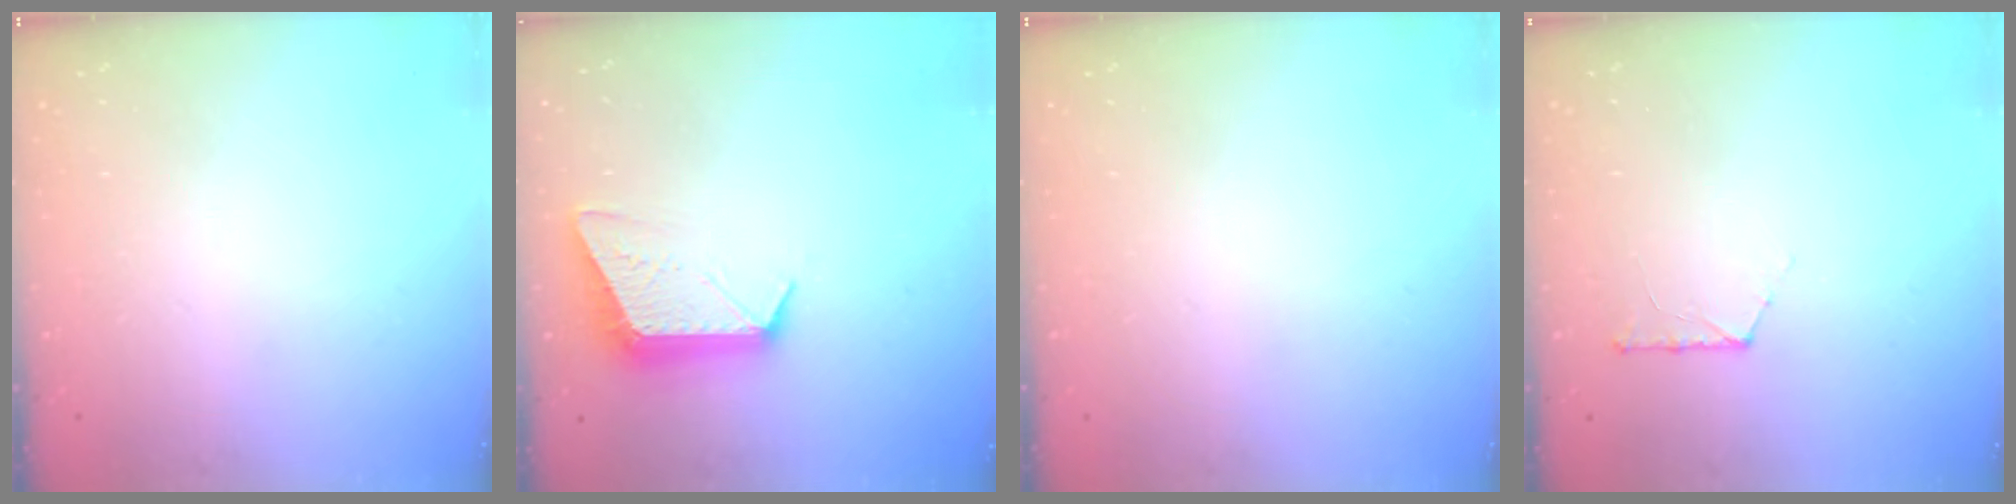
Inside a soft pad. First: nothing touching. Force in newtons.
{"total": 10.3, "press": 10.3, "slide": 0.4}
{"total": 0.0}
{"total": 6.0, "press": 6.0, "slide": 0.7}